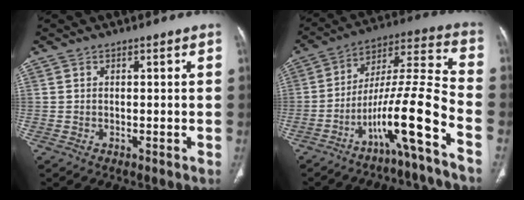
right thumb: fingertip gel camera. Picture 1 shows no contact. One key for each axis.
{"total": 15.9, "fx": -8.9, "fy": 0.9, "fz": 13.2, "tx": -0.256, "ty": 0.079, "tz": -0.153}